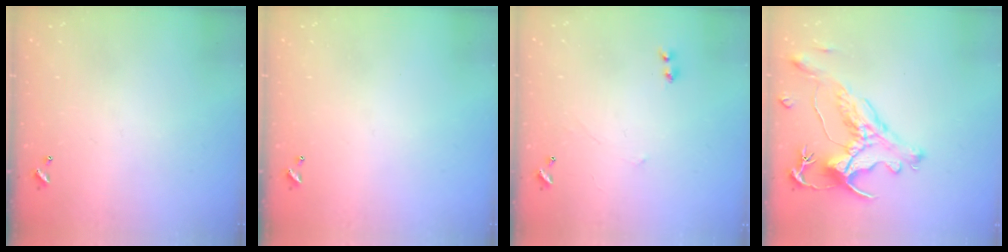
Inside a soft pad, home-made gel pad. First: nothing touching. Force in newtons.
{"total": 0.0}
{"total": 2.3, "press": 2.3, "slide": 0.3}
{"total": 1.9, "press": 1.4, "slide": 1.2}